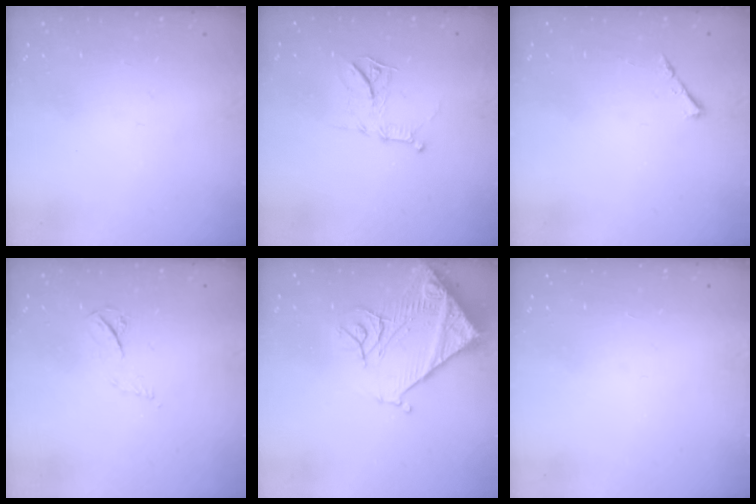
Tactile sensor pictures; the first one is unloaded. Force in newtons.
{"total": 10.6, "press": 10.6, "slide": 0.8}
{"total": 3.7, "press": 3.6, "slide": 0.5}
{"total": 4.8, "press": 4.8, "slide": 0.6}
{"total": 15.3, "press": 15.2, "slide": 1.8}
{"total": 1.5, "press": 1.5, "slide": 0.1}